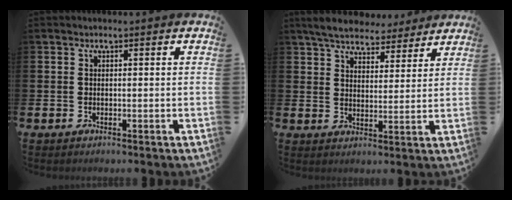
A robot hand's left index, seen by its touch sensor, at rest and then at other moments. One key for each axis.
{"total": 6.0, "fx": 5.7, "fy": 1.7, "fz": 1.0, "tx": -0.043, "ty": -0.027, "tz": 0.101}